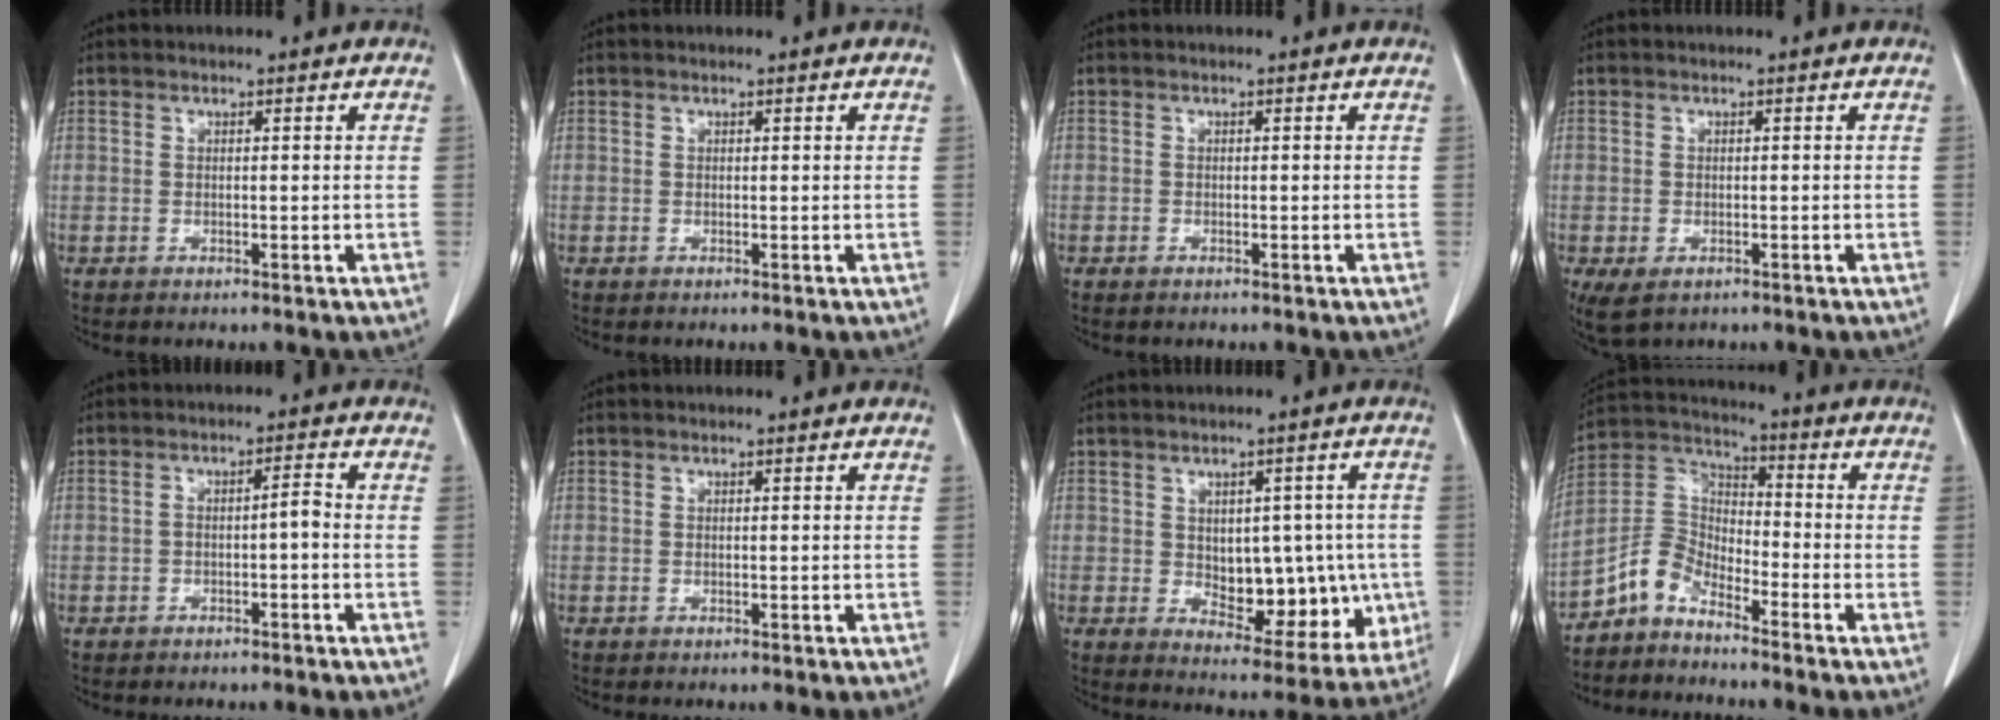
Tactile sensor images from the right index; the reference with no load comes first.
{"total": 0.0}
{"total": 0.5, "force": [-0.4, 0.3, 0.2], "torque": [-0.006, 0.000, -0.008]}
{"total": 4.0, "force": [-2.1, 2.4, 2.4], "torque": [-0.050, -0.010, -0.027]}
{"total": 2.5, "force": [-0.9, 0.5, 2.3], "torque": [-0.036, 0.012, -0.014]}
{"total": 0.0}
{"total": 12.0, "force": [-1.0, 6.9, 9.8], "torque": [-0.114, 0.010, 0.012]}
{"total": 6.4, "force": [-5.3, 2.6, 2.4], "torque": [-0.059, 0.024, -0.114]}